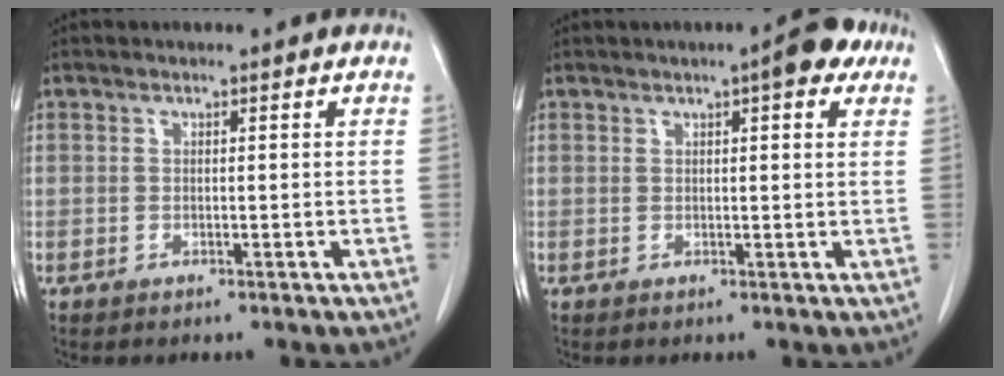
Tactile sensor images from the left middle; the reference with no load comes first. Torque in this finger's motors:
{"motor_torque": [0.74, -0.68, 0.22, 0.05]}